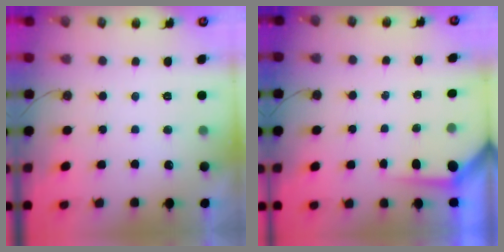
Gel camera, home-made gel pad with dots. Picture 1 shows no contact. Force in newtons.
{"total": 3.5, "press": 3.5, "slide": 0.4}